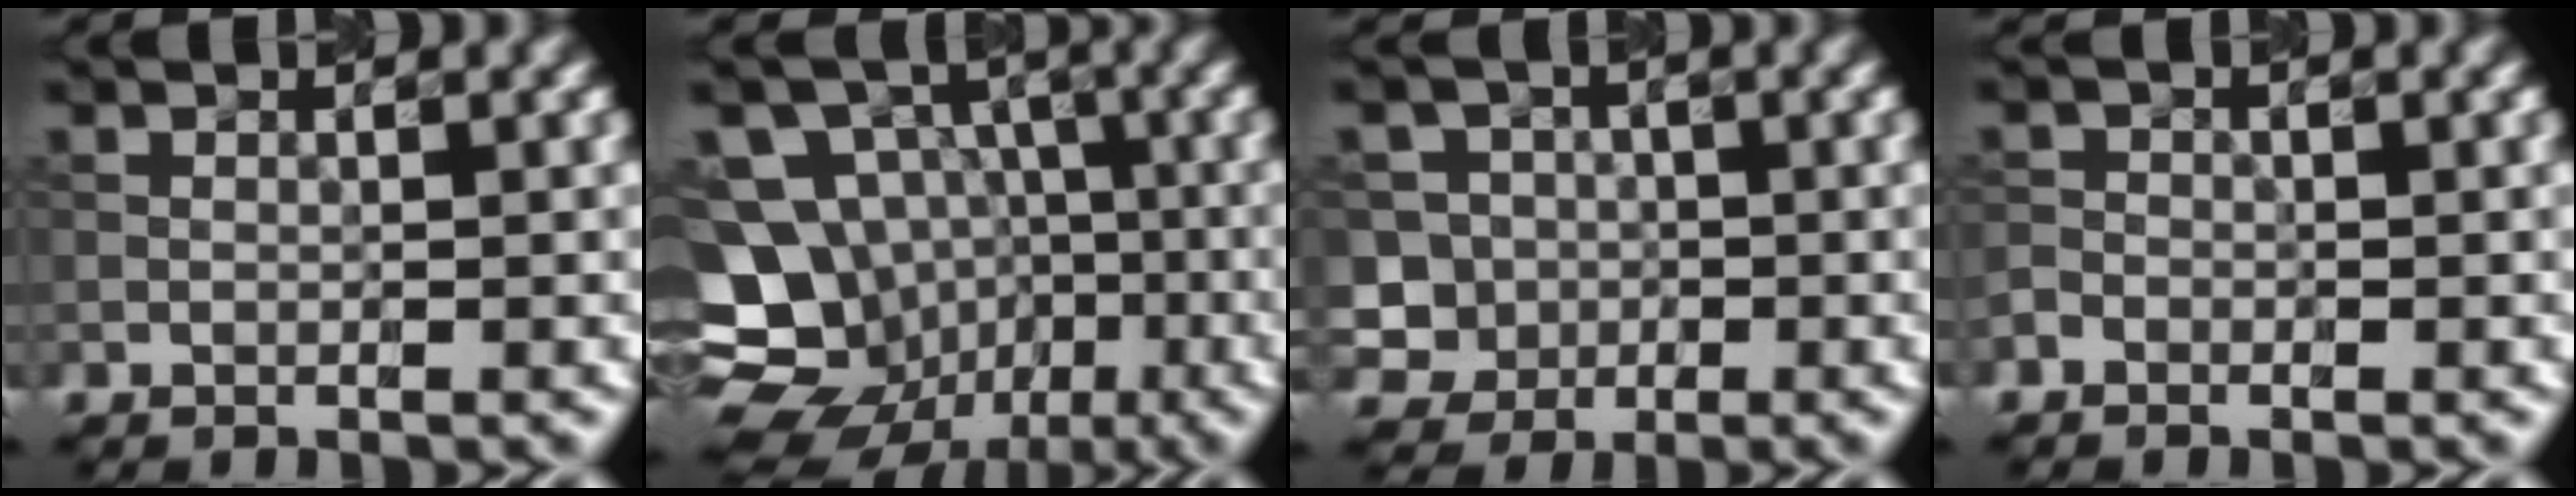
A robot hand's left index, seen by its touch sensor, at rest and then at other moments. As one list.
[{"total": 13.9, "force": [-5.1, 12.0, 4.6], "torque": [-0.100, -0.007, -0.087]}, {"total": 6.1, "force": [-1.3, 5.7, 1.5], "torque": [-0.017, 0.019, -0.051]}, {"total": 1.1, "force": [-0.8, 0.7, 0.1], "torque": [0.002, 0.003, -0.020]}]